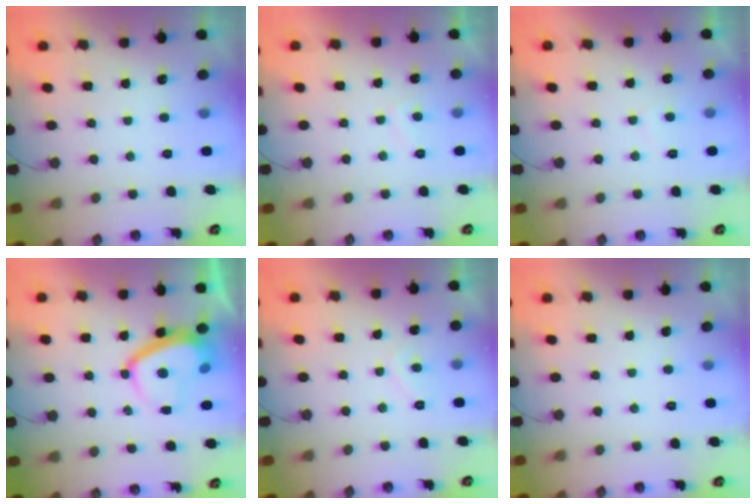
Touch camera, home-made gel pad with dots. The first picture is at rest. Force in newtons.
{"total": 2.5, "press": 2.3, "slide": 0.9}
{"total": 0.8, "press": 0.6, "slide": 0.5}
{"total": 8.2, "press": 8.1, "slide": 1.3}
{"total": 2.3, "press": 2.1, "slide": 0.8}
{"total": 0.0}